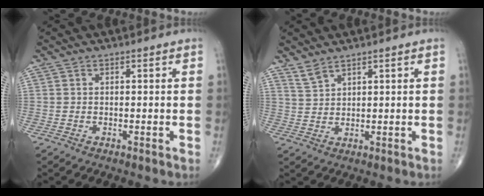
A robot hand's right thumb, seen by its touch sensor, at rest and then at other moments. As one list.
[{"total": 2.7, "force": [2.4, 0.6, 1.1], "torque": [-0.023, -0.009, 0.056]}]